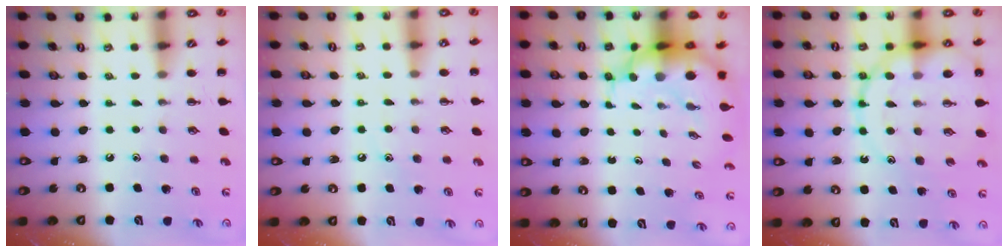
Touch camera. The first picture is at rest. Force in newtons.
{"total": 7.9, "press": 7.6, "slide": 1.9}
{"total": 8.6, "press": 8.3, "slide": 2.4}
{"total": 19.3, "press": 18.8, "slide": 4.3}